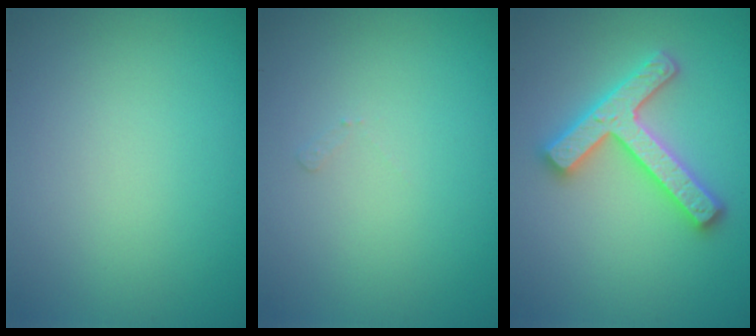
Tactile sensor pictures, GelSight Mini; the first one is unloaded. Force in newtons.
{"total": 0.5, "press": 0.5, "slide": 0.2}
{"total": 4.7, "press": 4.7, "slide": 0.8}